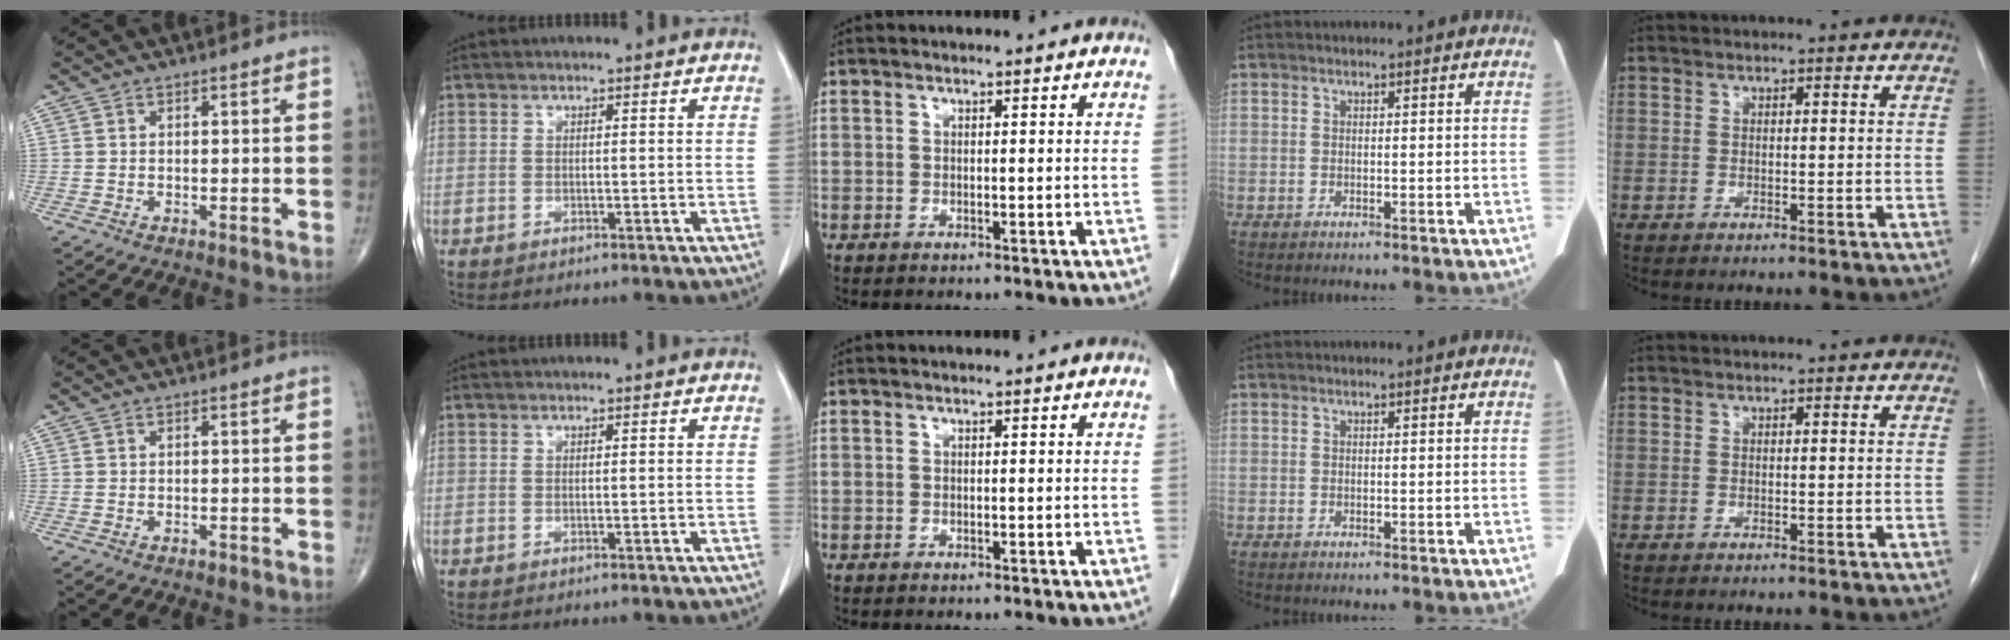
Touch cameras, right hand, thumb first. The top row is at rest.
{"thumb": {"total": 0.6, "force": [-0.4, 0.4, 0.3], "torque": [-0.003, 0.000, -0.009]}}